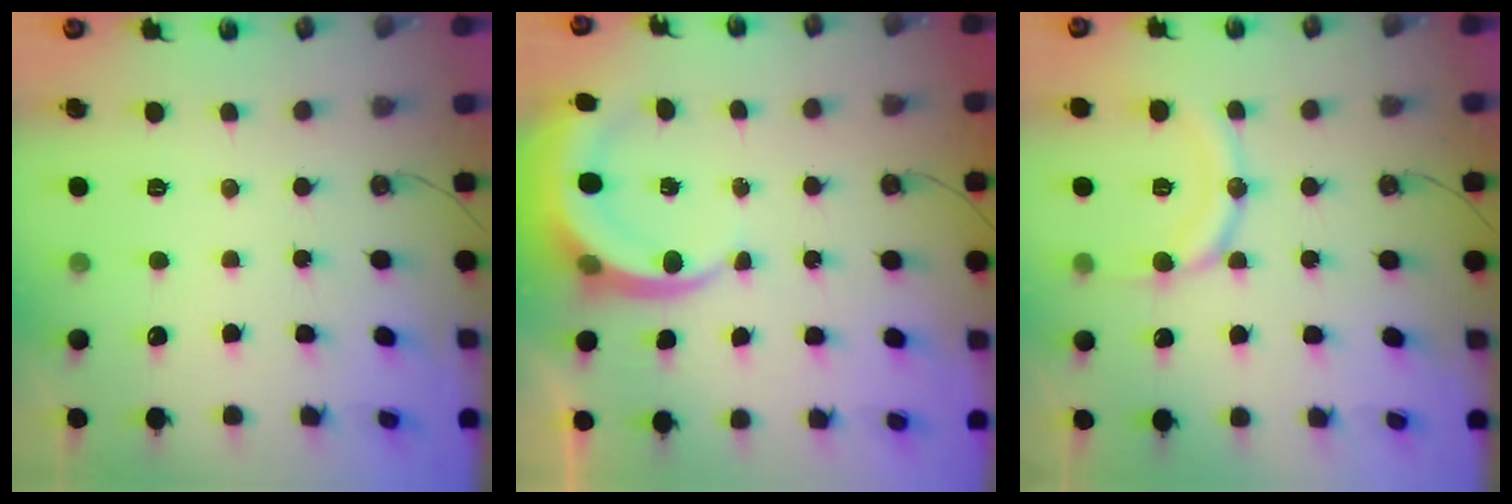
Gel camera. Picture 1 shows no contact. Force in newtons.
{"total": 6.3, "press": 6.3, "slide": 0.2}
{"total": 12.2, "press": 12.2, "slide": 1.1}